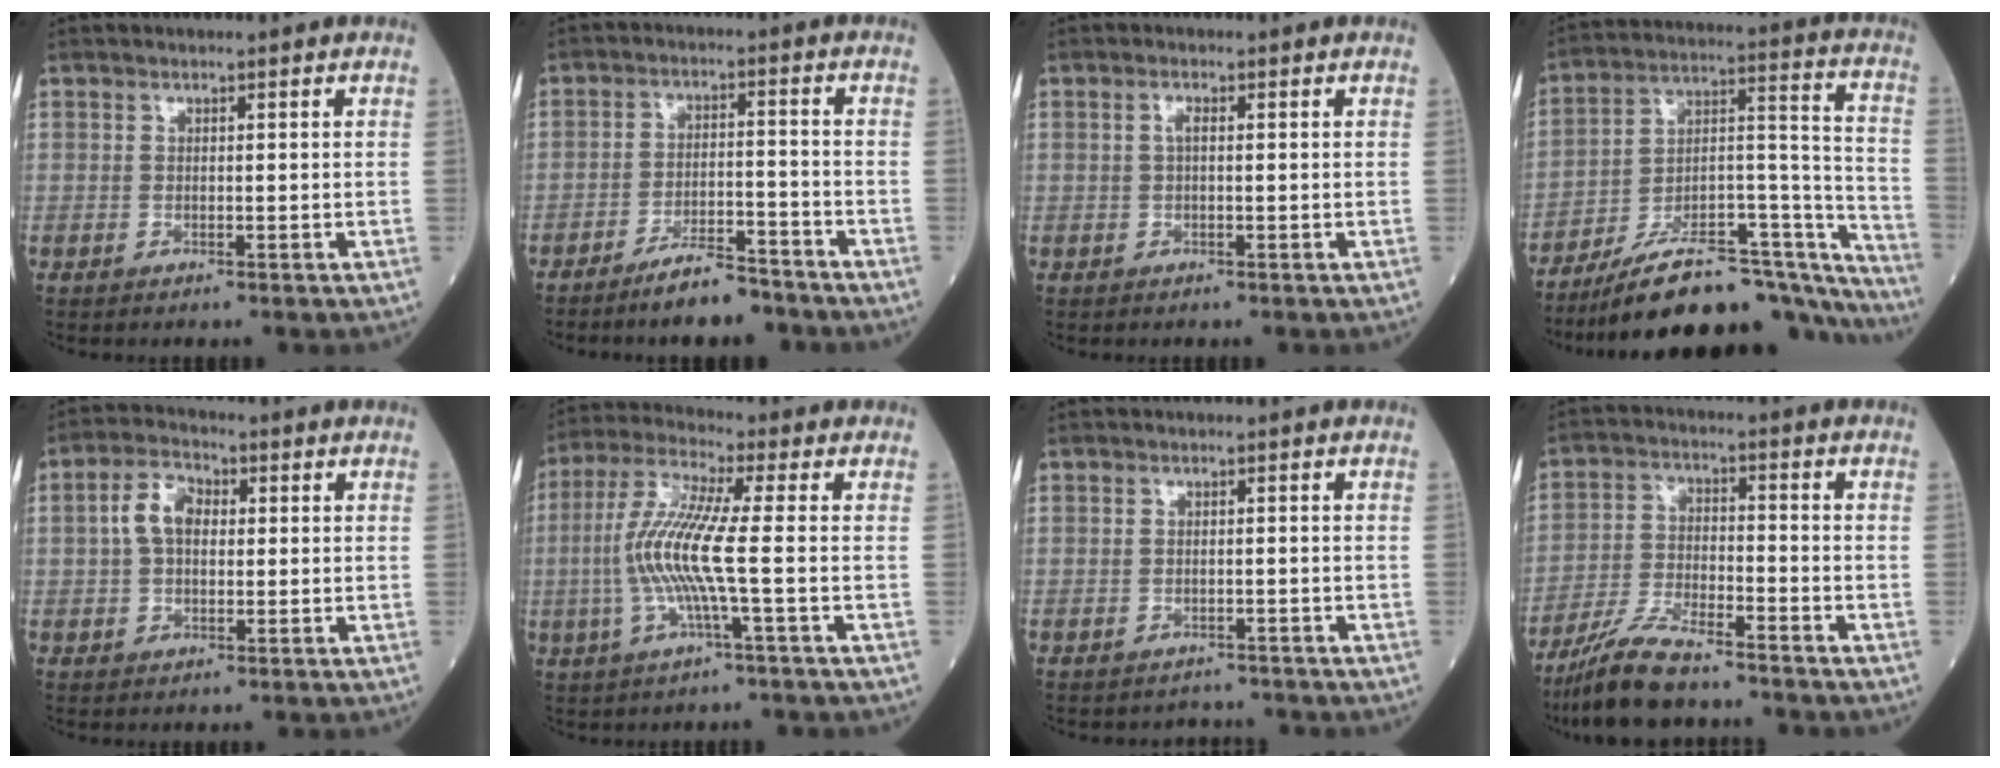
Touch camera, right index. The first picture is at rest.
{"total": 6.5, "force": [-5.6, 1.3, 3.1], "torque": [-0.056, -0.004, -0.099]}
{"total": 1.2, "force": [0.2, 0.4, 1.2], "torque": [-0.025, 0.003, 0.002]}
{"total": 27.1, "force": [-23.1, 6.1, 12.8], "torque": [-0.126, 0.041, -0.344]}
{"total": 5.7, "force": [0.8, 3.4, 4.4], "torque": [-0.097, 0.018, 0.013]}
{"total": 10.1, "force": [-1.1, 0.1, 10.0], "torque": [-0.215, 0.008, -0.033]}
{"total": 1.7, "force": [-1.5, 0.5, -0.4], "torque": [0.003, 0.000, -0.019]}
{"total": 9.2, "force": [-7.9, 1.3, 4.6], "torque": [-0.094, -0.021, -0.148]}